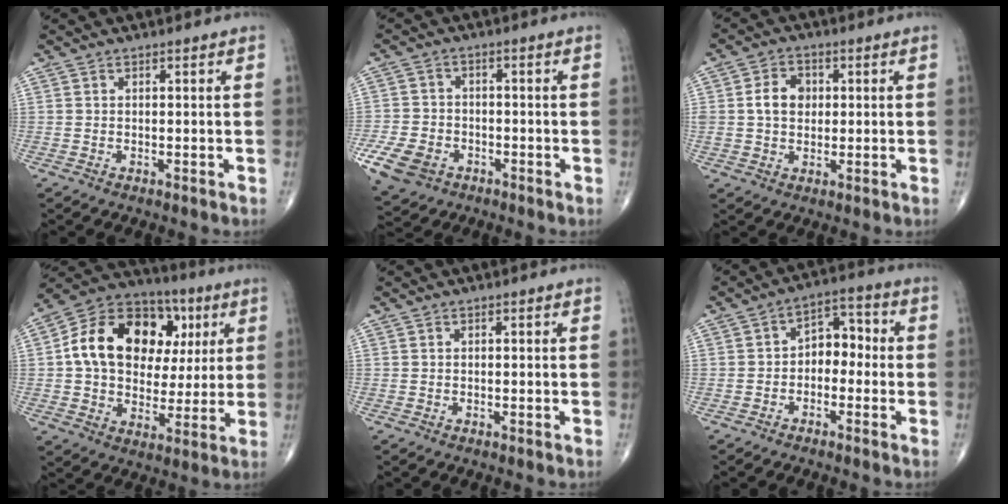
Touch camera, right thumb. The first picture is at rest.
{"total": 9.4, "force": [-4.5, 7.0, 4.5], "torque": [-0.095, 0.012, -0.076]}
{"total": 5.9, "force": [0.5, 4.7, 3.5], "torque": [-0.046, 0.009, 0.005]}
{"total": 20.1, "force": [4.1, 14.3, 13.6], "torque": [-0.200, 0.014, 0.066]}
{"total": 0.0}
{"total": 6.6, "force": [-1.0, 4.6, 4.6], "torque": [-0.038, 0.036, -0.033]}